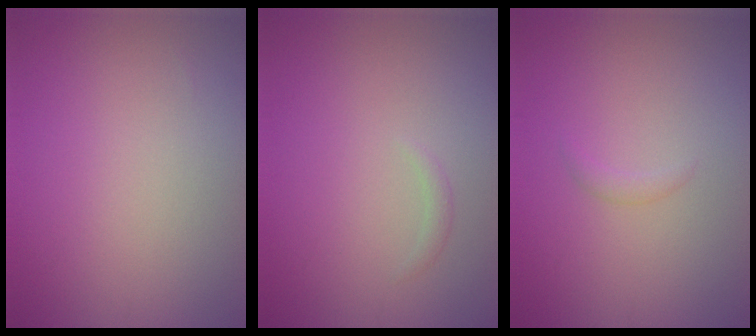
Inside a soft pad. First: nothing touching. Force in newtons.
{"total": 0.6, "press": 0.6, "slide": 0.1}
{"total": 0.7, "press": 0.7, "slide": 0.1}